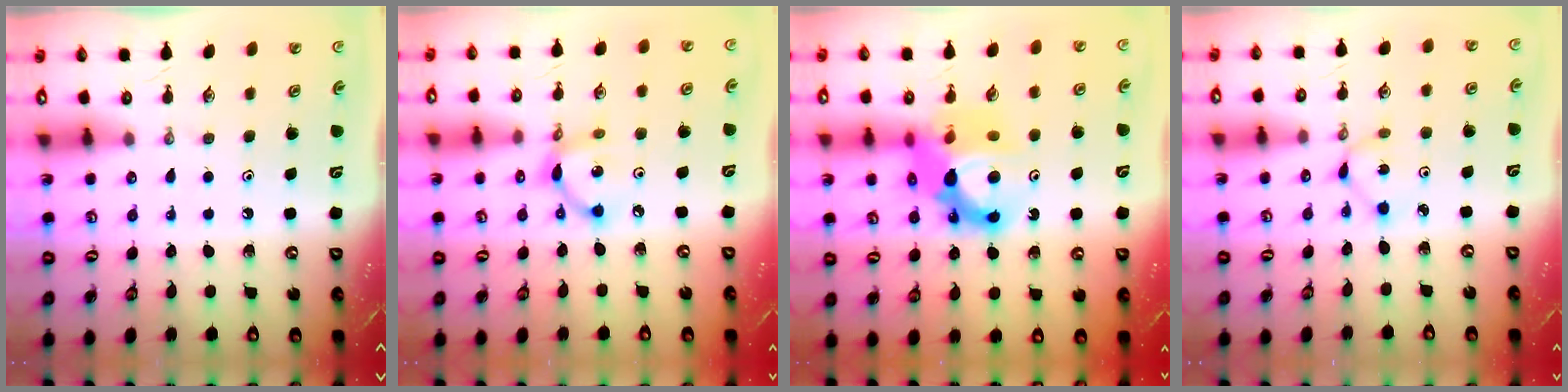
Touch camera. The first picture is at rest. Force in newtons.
{"total": 8.8, "press": 8.8, "slide": 0.8}
{"total": 12.8, "press": 12.6, "slide": 2.1}
{"total": 1.9, "press": 1.9, "slide": 0.2}